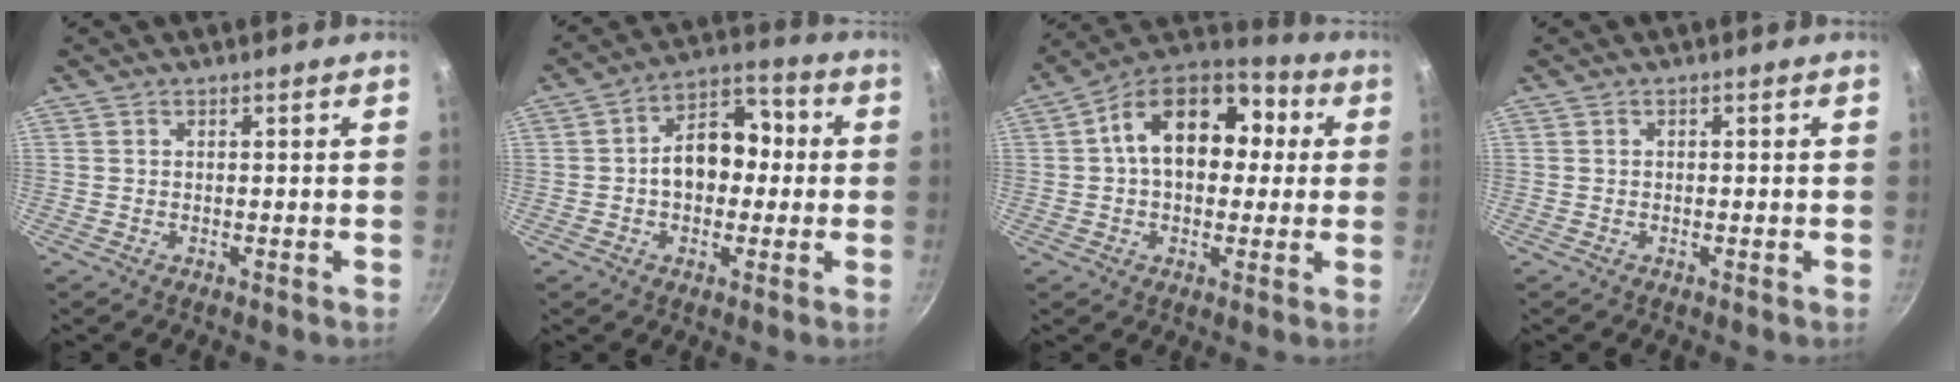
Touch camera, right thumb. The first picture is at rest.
{"total": 11.5, "force": [0.0, 7.9, 8.4], "torque": [-0.100, 0.034, -0.010]}
{"total": 17.7, "force": [2.8, 11.7, 13.0], "torque": [-0.160, 0.036, 0.033]}
{"total": 0.0}